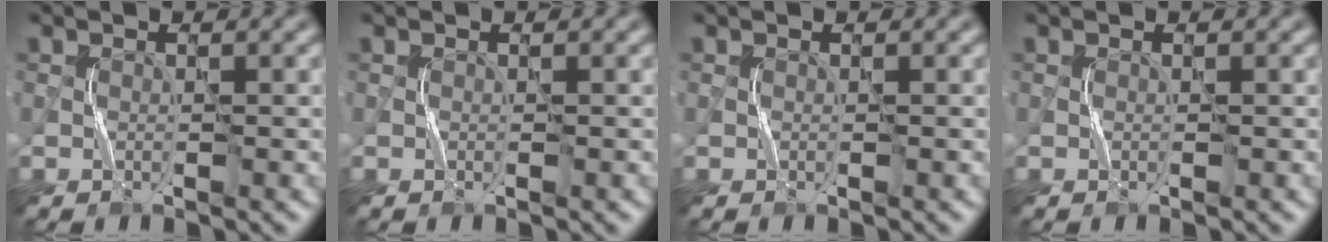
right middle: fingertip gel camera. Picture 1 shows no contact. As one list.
[{"total": 0.0}, {"total": 0.0}, {"total": 0.0}]